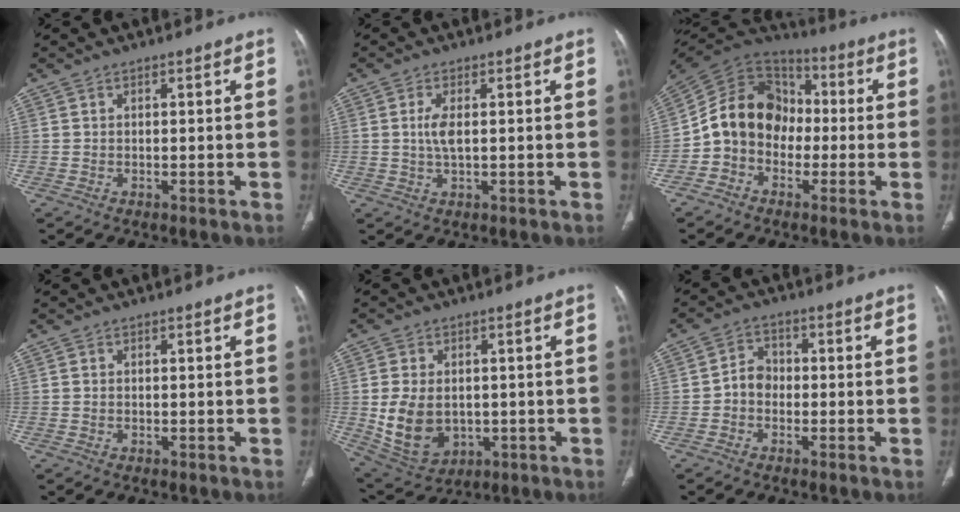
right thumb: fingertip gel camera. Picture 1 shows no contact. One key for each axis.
{"total": 3.3, "fx": 0.4, "fy": 1.1, "fz": 3.1, "tx": -0.074, "ty": 0.000, "tz": 0.011}
{"total": 14.5, "fx": -2.0, "fy": 11.9, "fz": 8.1, "tx": -0.116, "ty": 0.046, "tz": -0.051}
{"total": 0.0}
{"total": 12.0, "fx": -0.9, "fy": 8.6, "fz": 8.2, "tx": -0.137, "ty": -0.002, "tz": 0.010}
{"total": 4.0, "fx": -1.0, "fy": 3.3, "fz": 2.1, "tx": -0.021, "ty": 0.018, "tz": -0.029}